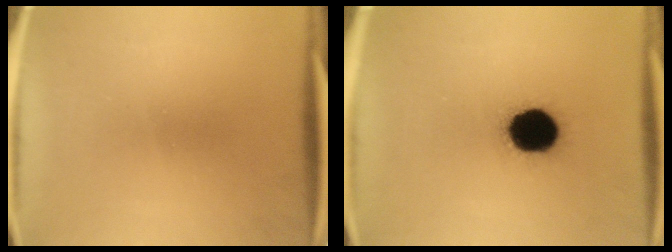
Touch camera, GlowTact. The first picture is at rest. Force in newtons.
{"total": 15.4}